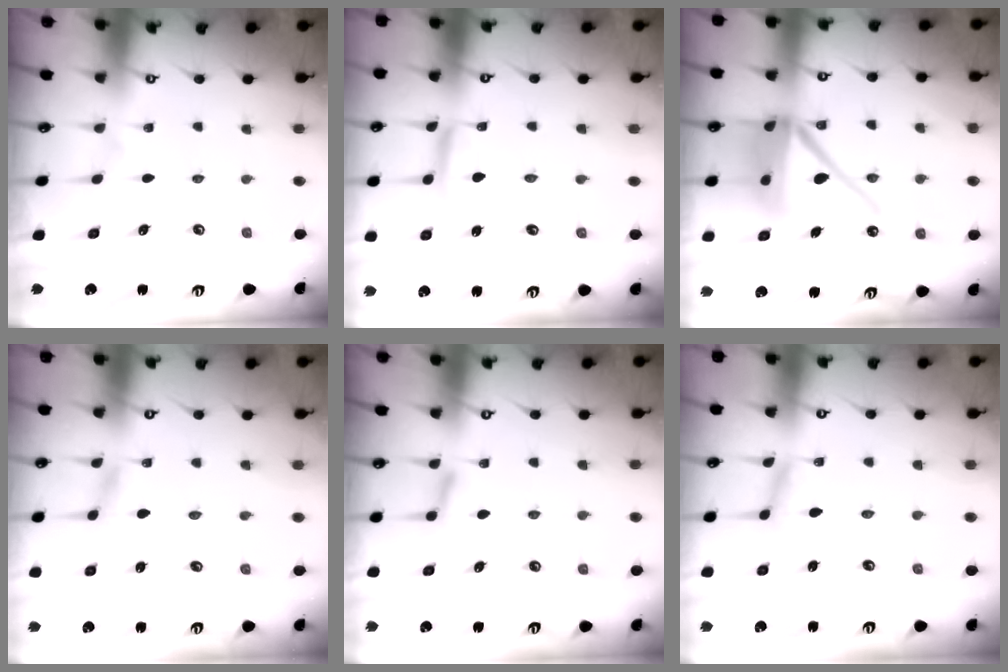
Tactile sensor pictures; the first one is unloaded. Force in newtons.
{"total": 5.0, "press": 4.9, "slide": 0.4}
{"total": 15.6, "press": 15.3, "slide": 2.5}
{"total": 2.1, "press": 2.1, "slide": 0.2}
{"total": 4.7, "press": 4.6, "slide": 0.8}
{"total": 4.6, "press": 4.6, "slide": 0.3}